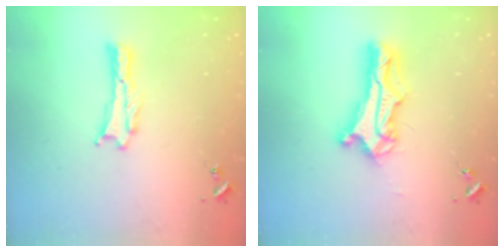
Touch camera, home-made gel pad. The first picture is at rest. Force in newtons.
{"total": 8.8, "press": 8.7, "slide": 0.7}